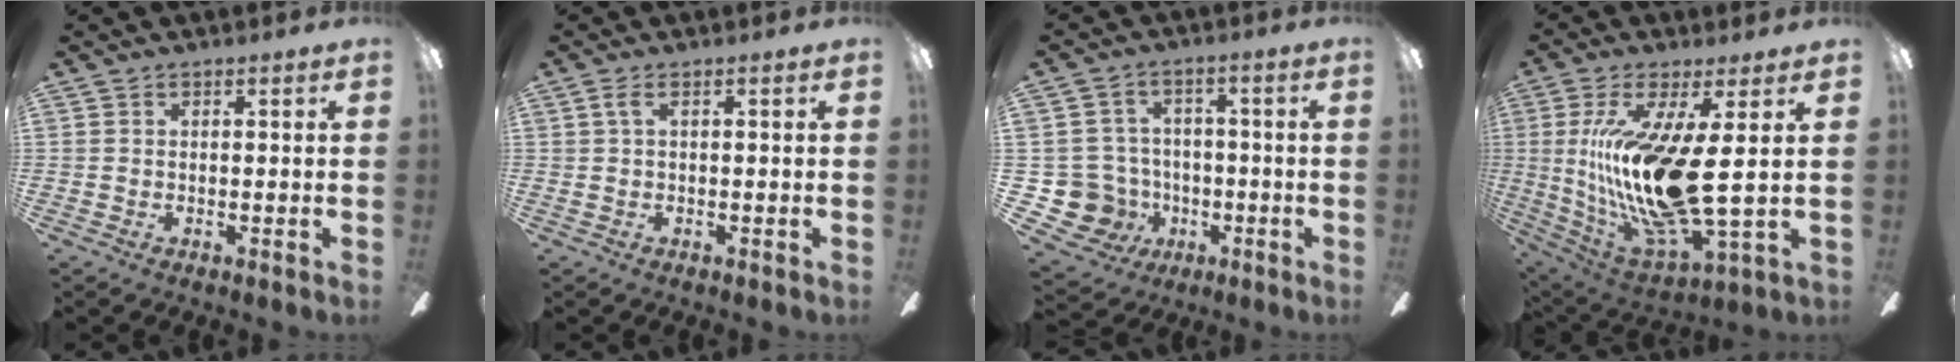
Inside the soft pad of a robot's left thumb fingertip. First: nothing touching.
{"total": 2.2, "force": [0.3, 0.6, 2.1], "torque": [-0.042, 0.006, 0.004]}
{"total": 10.6, "force": [-3.4, 9.6, 2.8], "torque": [-0.102, 0.025, -0.053]}
{"total": 18.8, "force": [2.6, 4.1, 18.1], "torque": [-0.373, -0.039, 0.041]}